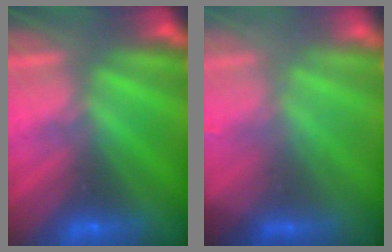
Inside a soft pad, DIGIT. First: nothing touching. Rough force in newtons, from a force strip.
{"total": 2.7}